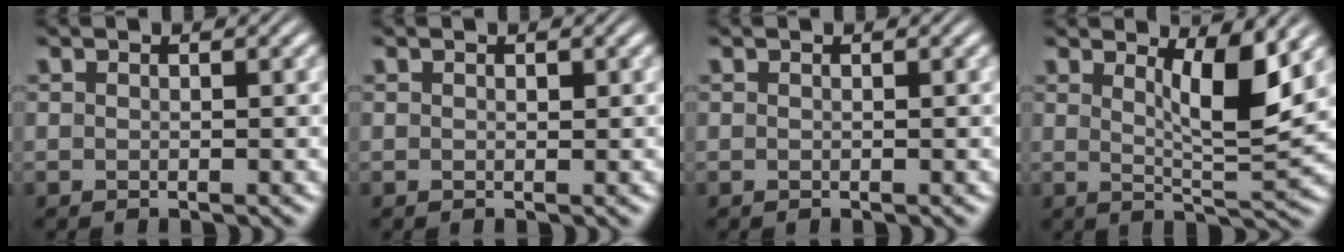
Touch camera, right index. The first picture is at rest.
{"total": 0.0}
{"total": 0.0}
{"total": 4.9, "force": [2.2, 0.6, 4.3], "torque": [-0.068, -0.020, 0.039]}